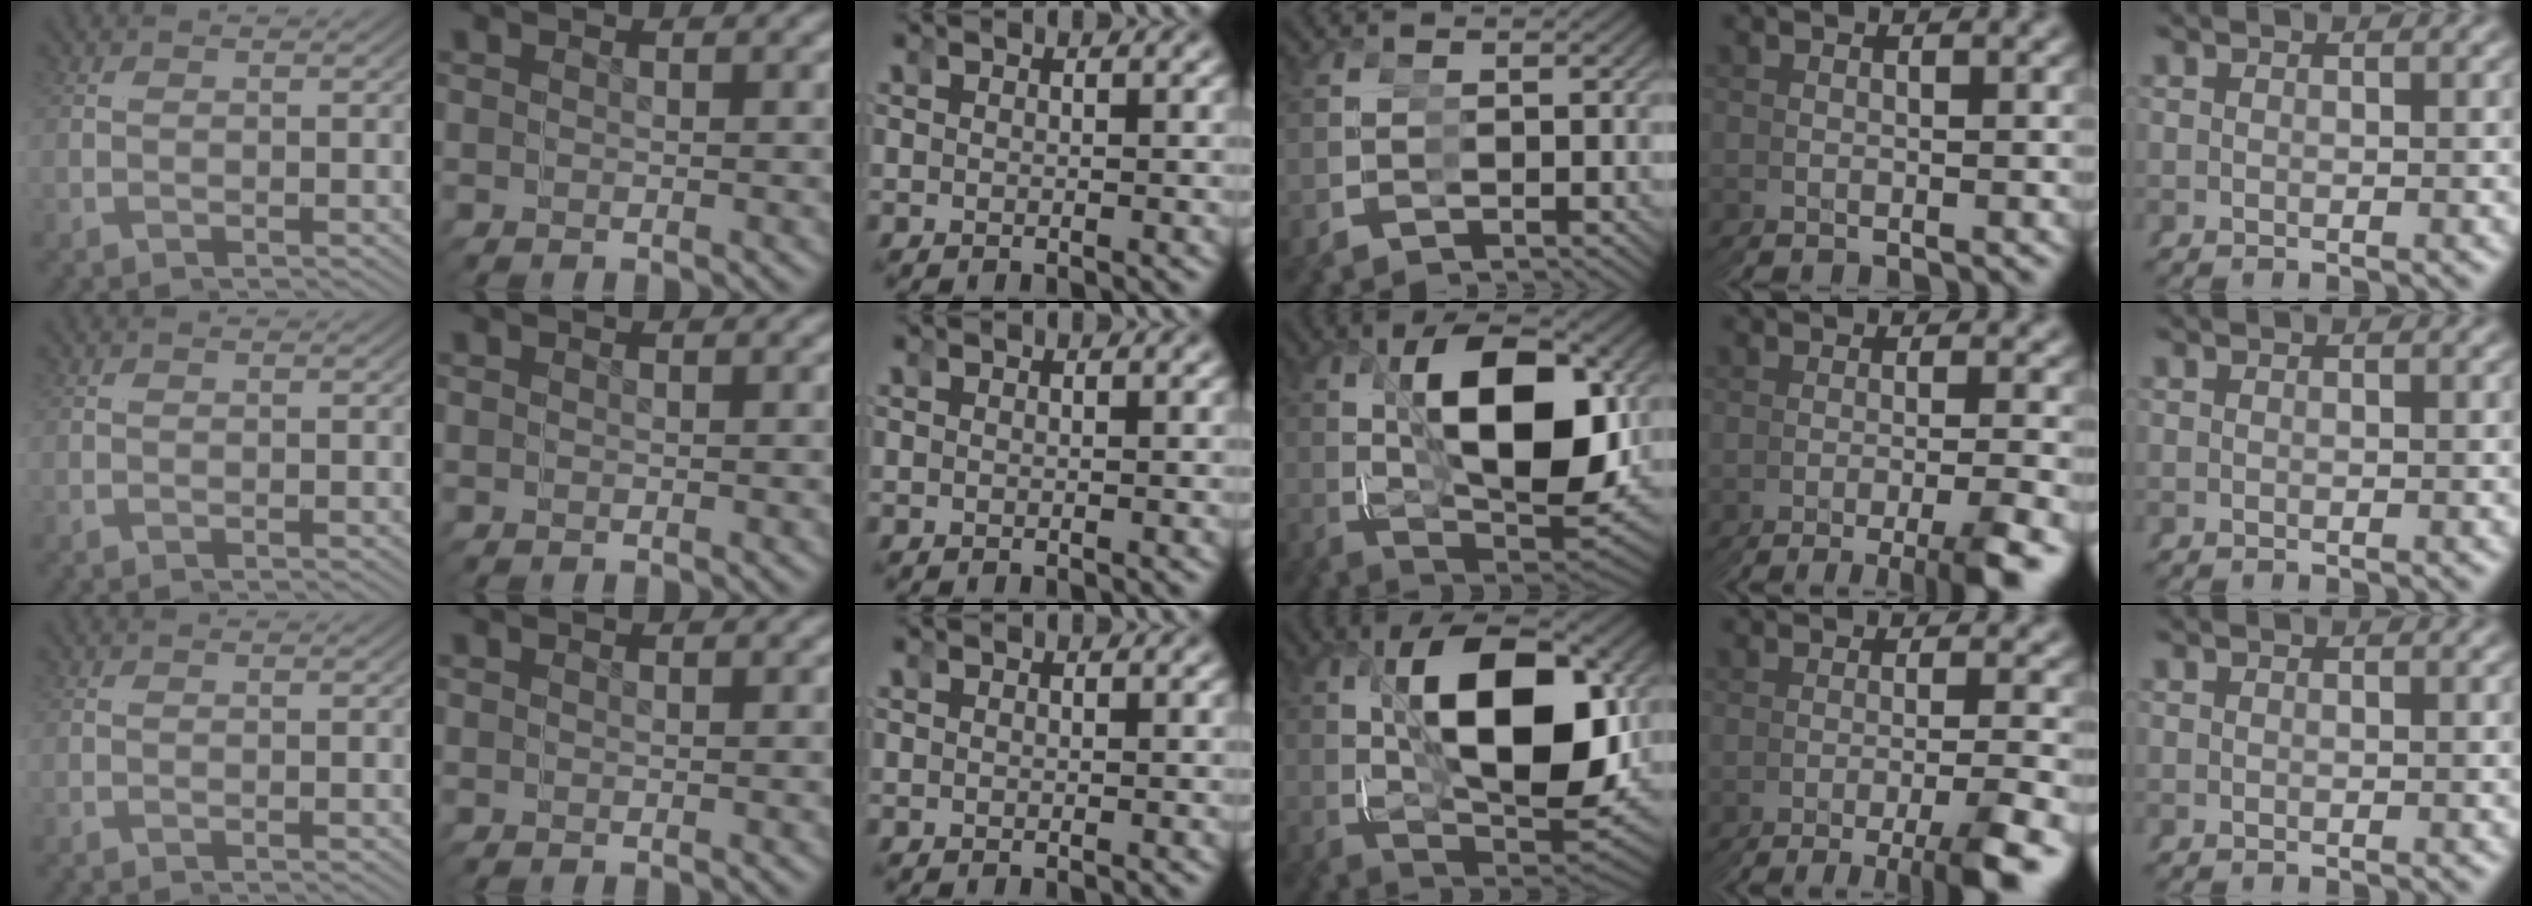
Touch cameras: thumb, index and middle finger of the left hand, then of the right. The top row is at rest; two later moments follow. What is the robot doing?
{"motion": "grasp_and_lifting", "object": "toy banana"}